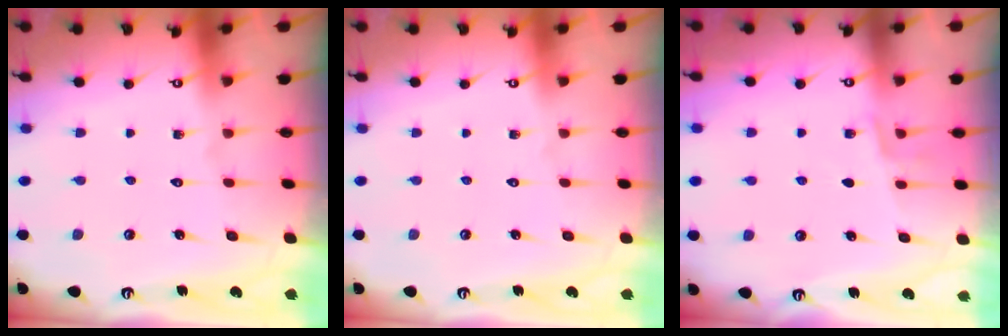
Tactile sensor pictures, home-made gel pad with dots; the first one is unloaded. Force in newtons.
{"total": 0.0}
{"total": 4.1, "press": 4.0, "slide": 1.1}